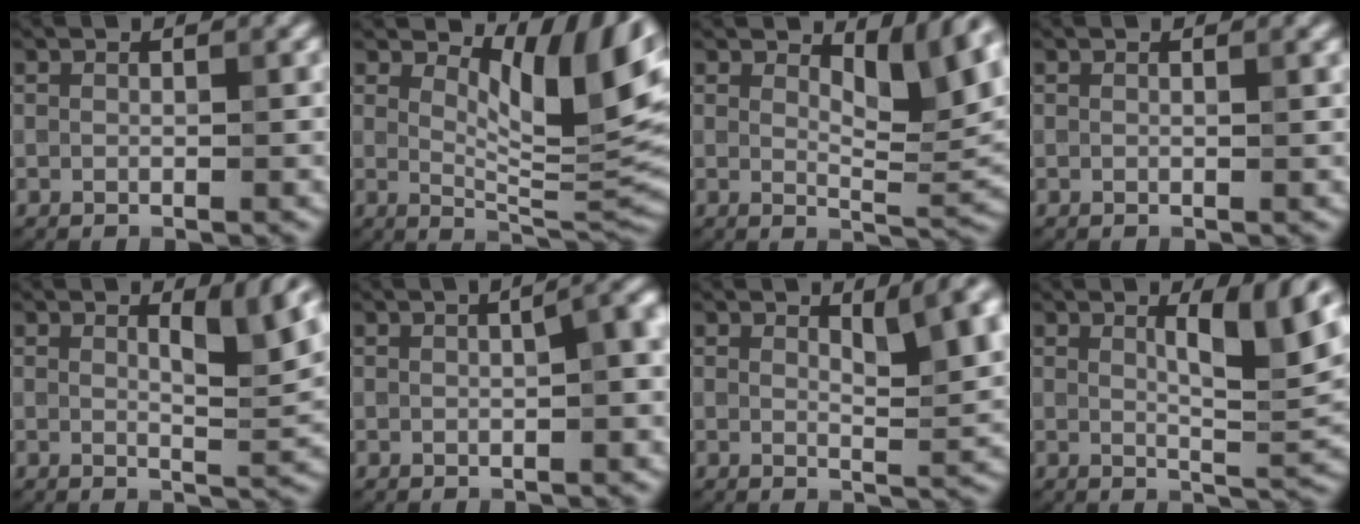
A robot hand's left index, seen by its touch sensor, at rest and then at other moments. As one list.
[{"total": 9.2, "force": [4.0, 3.4, 7.5], "torque": [-0.105, -0.009, 0.067]}, {"total": 4.9, "force": [2.7, 1.7, 3.7], "torque": [-0.052, -0.010, 0.038]}, {"total": 0.6, "force": [0.3, 0.2, 0.5], "torque": [-0.003, 0.002, 0.003]}, {"total": 3.8, "force": [1.8, 0.8, 3.3], "torque": [-0.046, -0.007, 0.027]}, {"total": 3.8, "force": [0.6, 1.2, 3.5], "torque": [-0.034, 0.019, 0.011]}, {"total": 4.6, "force": [2.2, 1.2, 3.9], "torque": [-0.051, -0.002, 0.031]}, {"total": 5.6, "force": [2.2, 1.1, 5.0], "torque": [-0.076, -0.005, 0.036]}]